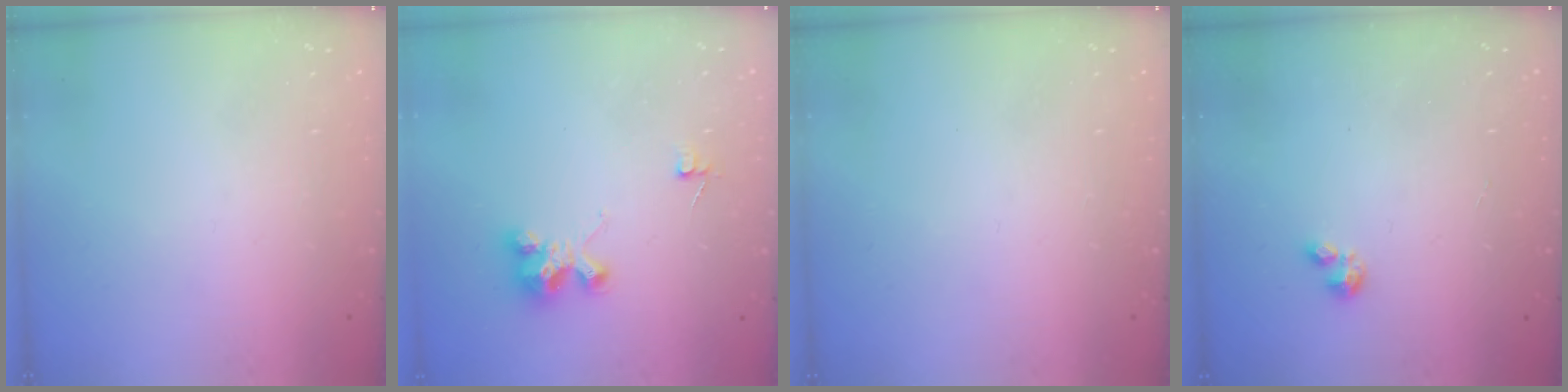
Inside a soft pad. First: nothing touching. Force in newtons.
{"total": 4.1, "press": 4.1, "slide": 0.2}
{"total": 0.0}
{"total": 0.7, "press": 0.6, "slide": 0.2}